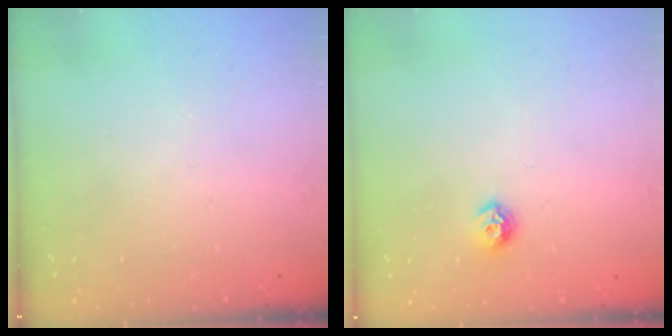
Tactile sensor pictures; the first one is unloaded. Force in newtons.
{"total": 7.2, "press": 7.1, "slide": 1.0}